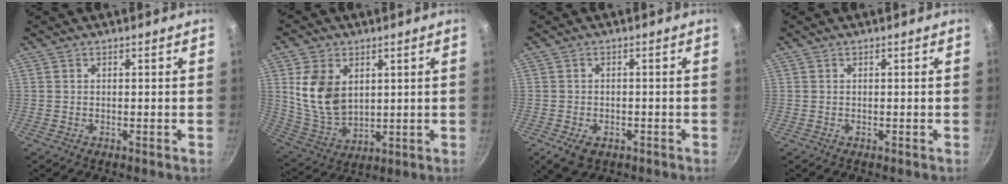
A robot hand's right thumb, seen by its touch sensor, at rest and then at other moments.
{"total": 11.8, "force": [3.1, 8.1, 8.0], "torque": [-0.136, -0.025, 0.075]}
{"total": 4.8, "force": [-2.1, 3.1, 2.9], "torque": [-0.048, 0.005, -0.029]}
{"total": 0.0}